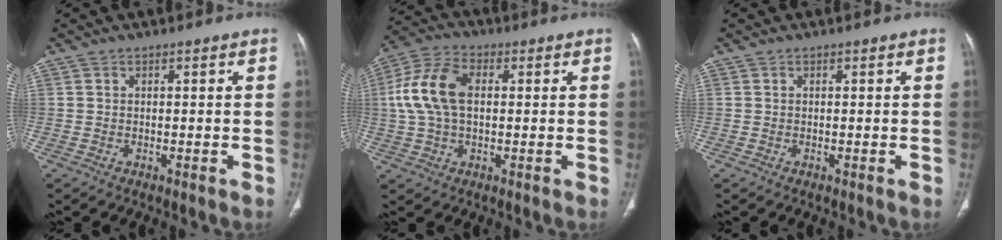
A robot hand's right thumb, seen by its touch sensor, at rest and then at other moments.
{"total": 11.9, "force": [1.4, 7.2, 9.4], "torque": [-0.199, 0.024, 0.023]}
{"total": 0.0}